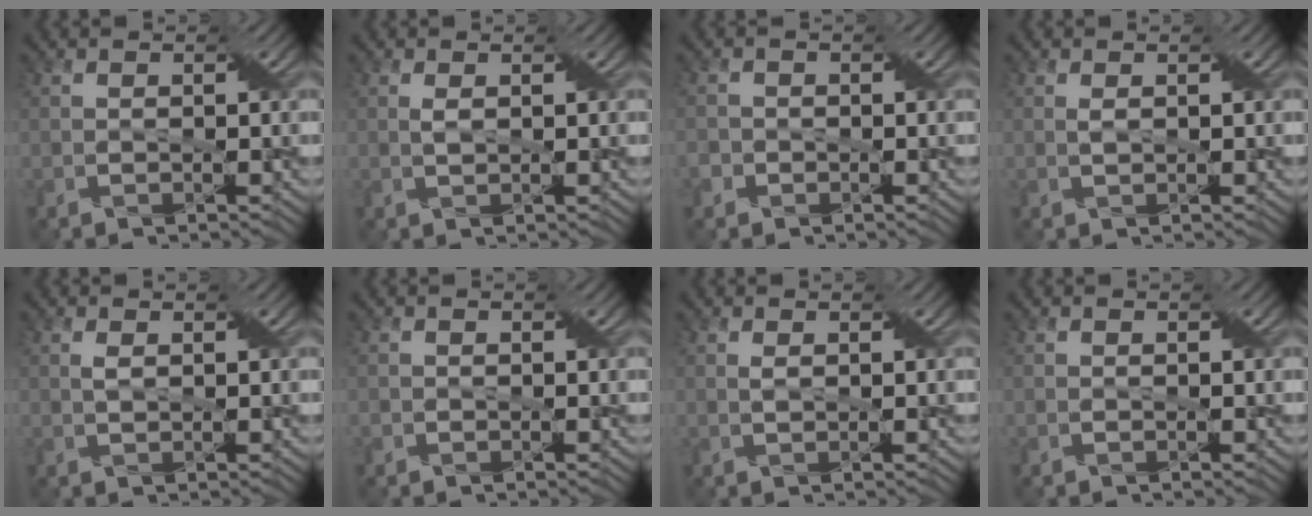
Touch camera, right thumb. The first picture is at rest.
{"total": 1.1, "force": [0.4, 0.4, 0.9], "torque": [-0.024, 0.003, 0.008]}
{"total": 1.7, "force": [-0.8, 1.5, 0.3], "torque": [-0.005, 0.000, -0.013]}
{"total": 0.8, "force": [0.3, 0.3, 0.6], "torque": [-0.018, 0.003, 0.007]}
{"total": 1.1, "force": [0.4, 0.4, 0.9], "torque": [-0.023, 0.003, 0.009]}
{"total": 0.6, "force": [-0.3, 0.6, 0.0], "torque": [-0.005, -0.002, -0.006]}
{"total": 0.7, "force": [0.3, 0.3, 0.6], "torque": [-0.018, 0.003, 0.007]}
{"total": 0.0}